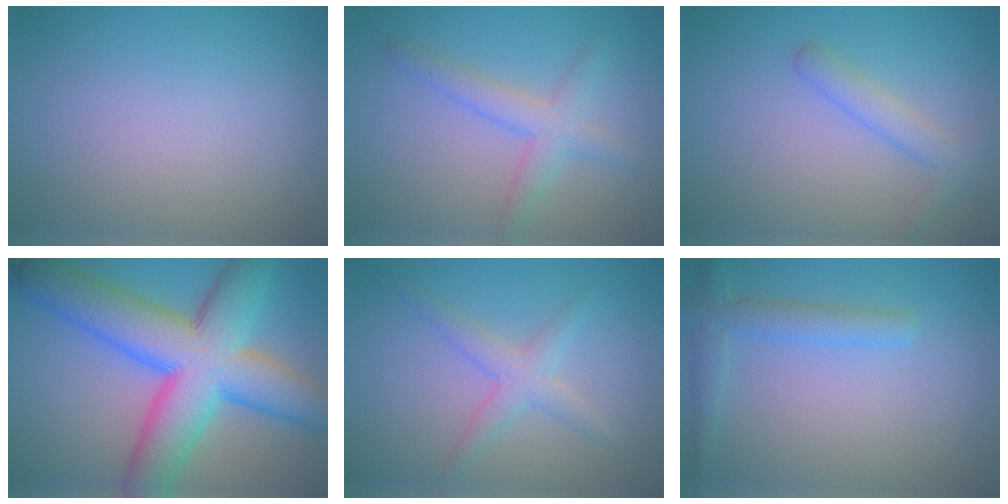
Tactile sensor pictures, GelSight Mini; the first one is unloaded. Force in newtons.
{"total": 3.0, "press": 3.0, "slide": 0.1}
{"total": 2.4, "press": 2.4, "slide": 0.1}
{"total": 12.8, "press": 12.8, "slide": 0.4}
{"total": 2.5, "press": 2.5, "slide": 0.1}
{"total": 2.6, "press": 2.6, "slide": 0.2}